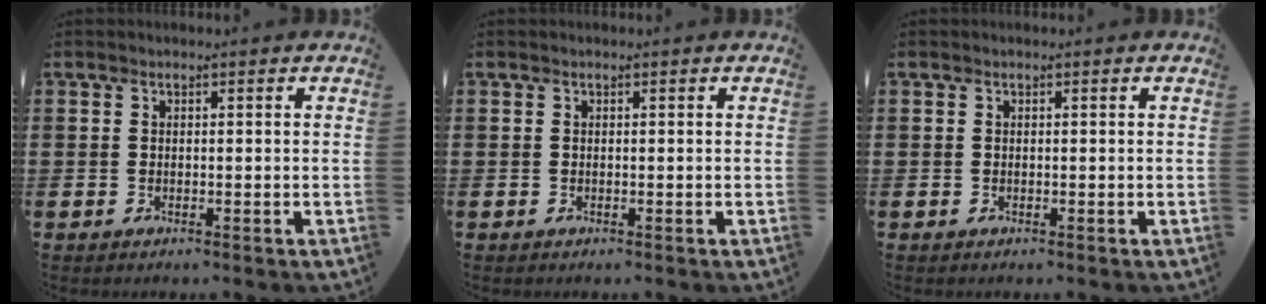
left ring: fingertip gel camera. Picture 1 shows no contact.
{"total": 0.0}
{"total": 0.0}